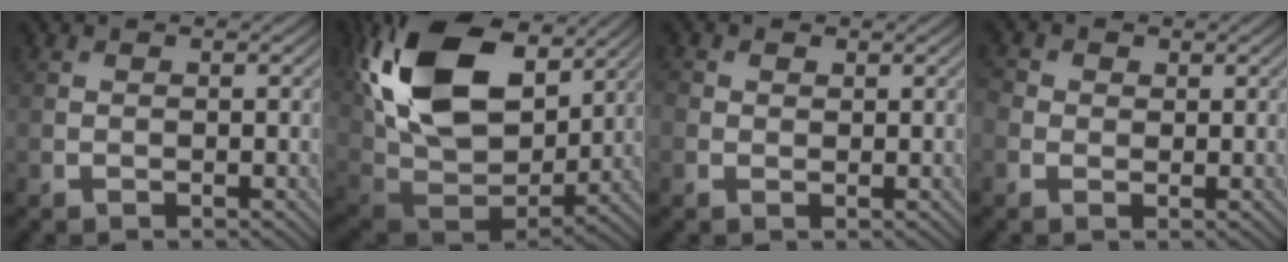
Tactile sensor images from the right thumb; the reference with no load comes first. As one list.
[{"total": 20.1, "force": [8.0, 12.4, 13.6], "torque": [-0.308, 0.024, 0.150]}, {"total": 1.5, "force": [0.3, 1.4, 0.6], "torque": [-0.016, 0.000, 0.004]}, {"total": 2.4, "force": [0.1, 2.2, 1.0], "torque": [-0.029, 0.004, -0.004]}]